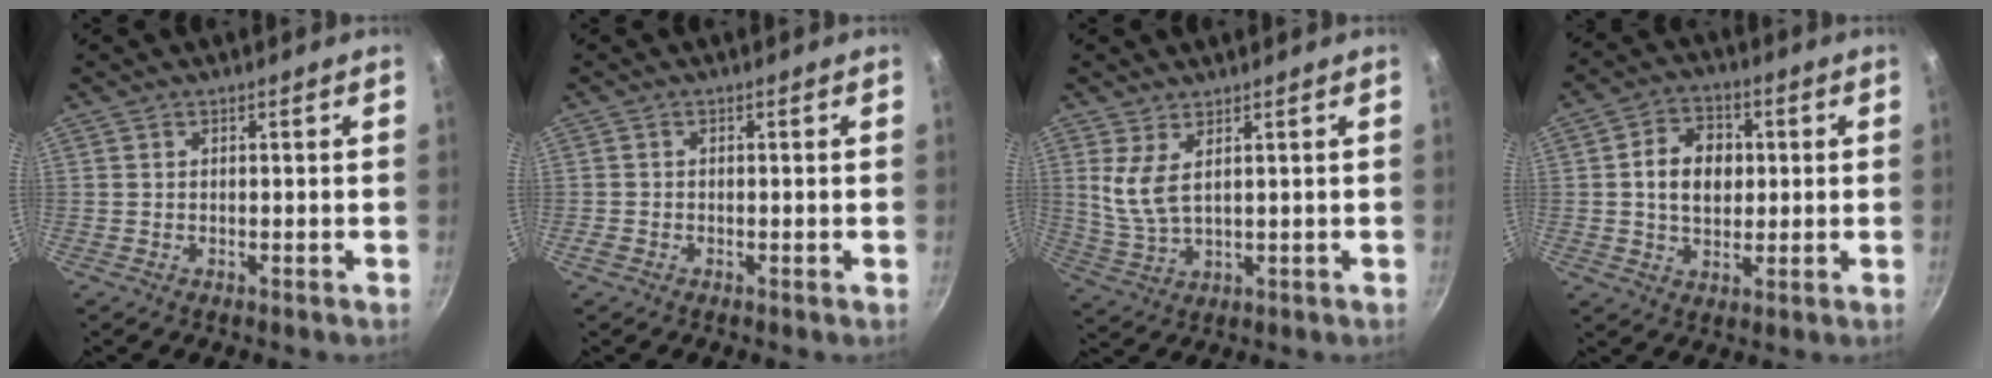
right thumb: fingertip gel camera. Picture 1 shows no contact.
{"total": 1.0, "force": [-0.6, 0.6, 0.6], "torque": [-0.014, 0.003, -0.013]}
{"total": 6.1, "force": [2.3, 2.7, 4.9], "torque": [-0.099, -0.025, 0.055]}
{"total": 9.4, "force": [1.0, 7.1, 6.2], "torque": [-0.079, 0.009, 0.011]}